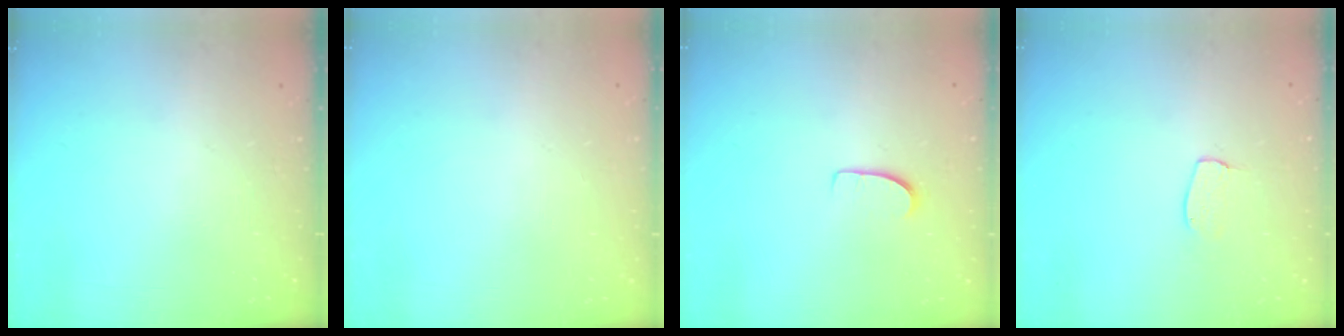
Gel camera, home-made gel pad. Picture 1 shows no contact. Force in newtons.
{"total": 0.0}
{"total": 6.7, "press": 6.7, "slide": 0.3}
{"total": 5.8, "press": 5.8, "slide": 0.2}